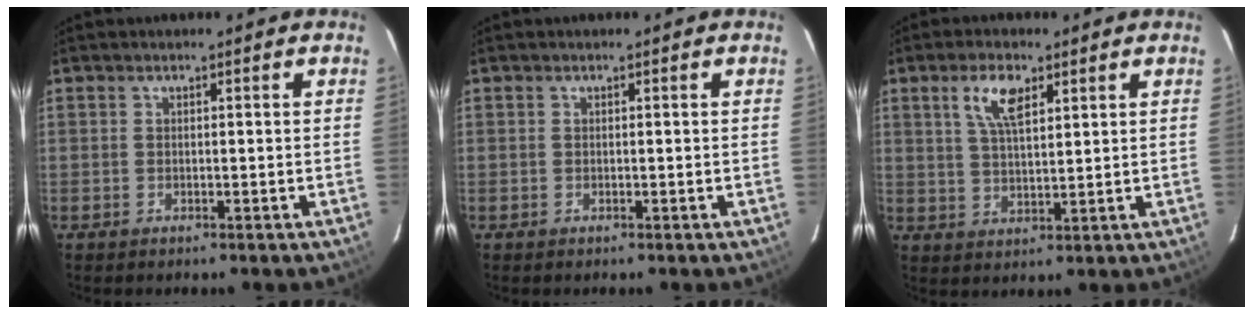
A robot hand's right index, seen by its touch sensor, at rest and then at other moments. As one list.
[{"total": 0.0}, {"total": 6.5, "force": [3.3, 2.7, 5.0], "torque": [-0.094, 0.010, 0.065]}]